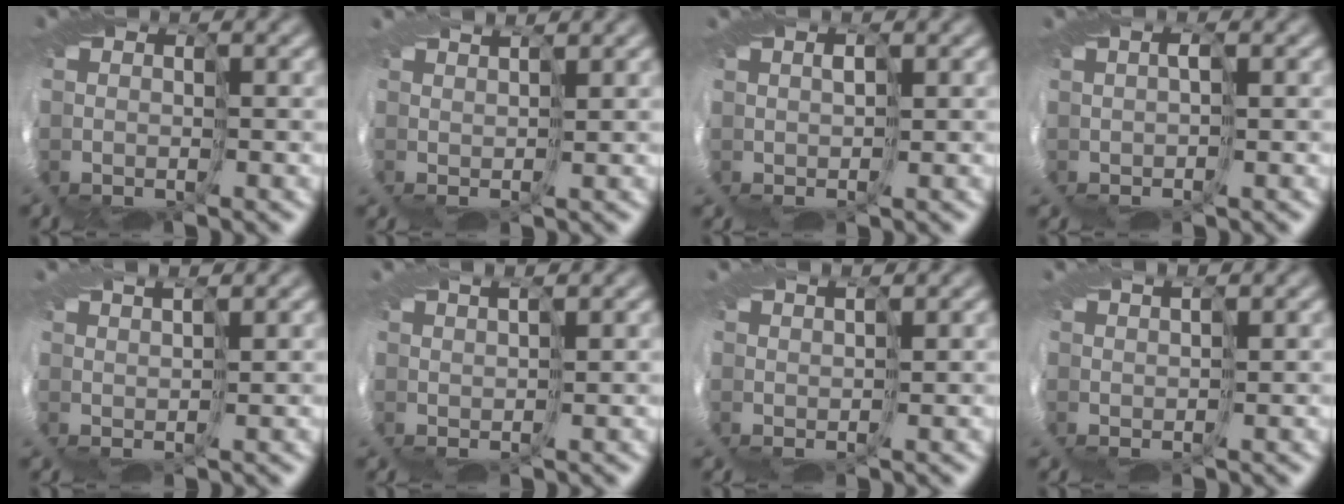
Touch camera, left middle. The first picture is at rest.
{"total": 3.7, "force": [2.7, -2.3, -1.2], "torque": [0.023, 0.021, 0.010]}
{"total": 1.9, "force": [0.7, -1.5, -0.9], "torque": [0.023, 0.012, 0.001]}
{"total": 1.8, "force": [0.2, -1.7, -0.7], "torque": [0.024, 0.010, 0.000]}
{"total": 3.1, "force": [2.2, -2.0, -0.7], "torque": [0.022, 0.026, 0.003]}
{"total": 2.8, "force": [1.6, -2.2, -0.9], "torque": [0.025, 0.024, 0.001]}
{"total": 2.7, "force": [1.8, -1.8, -0.8], "torque": [0.019, 0.022, 0.006]}
{"total": 2.5, "force": [1.2, -2.0, -0.9], "torque": [0.029, 0.017, 0.002]}